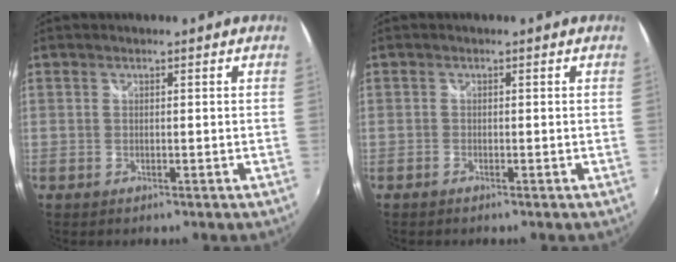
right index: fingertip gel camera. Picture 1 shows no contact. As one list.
[{"total": 0.6, "force": [-0.5, 0.2, 0.1], "torque": [-0.004, -0.003, -0.013]}]